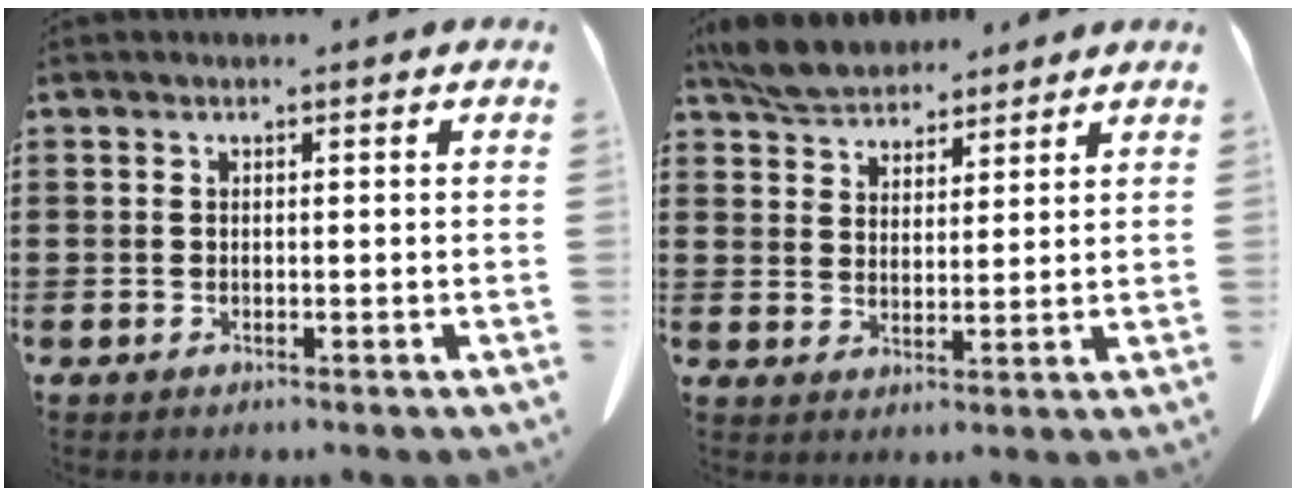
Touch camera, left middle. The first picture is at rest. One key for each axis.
{"total": 5.7, "fx": 5.3, "fy": 1.8, "fz": 1.0, "tx": -0.040, "ty": -0.011, "tz": 0.102}